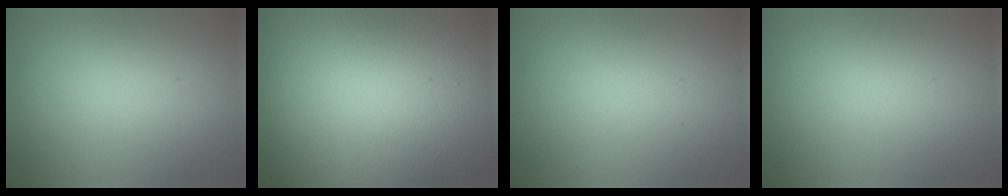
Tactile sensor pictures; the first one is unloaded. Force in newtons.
{"total": 24.5, "press": 24.5, "slide": 1.0}
{"total": 0.0}
{"total": 0.0}